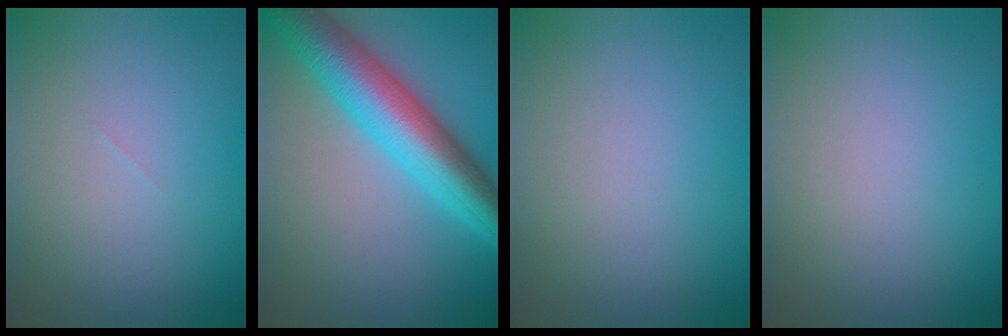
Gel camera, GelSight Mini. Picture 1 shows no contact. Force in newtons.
{"total": 9.2, "press": 9.2, "slide": 0.2}
{"total": 0.0}
{"total": 0.0}